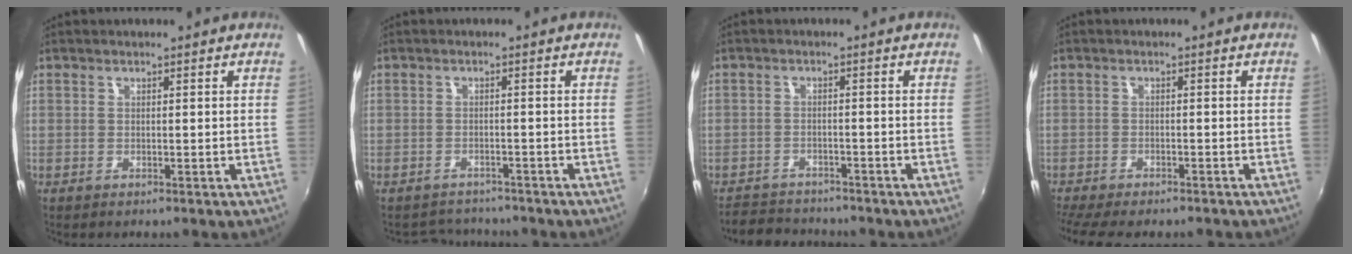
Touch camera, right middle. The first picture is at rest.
{"total": 4.7, "force": [-4.5, 1.4, 0.2], "torque": [-0.016, 0.005, -0.069]}
{"total": 6.4, "force": [-6.0, 2.1, 1.1], "torque": [-0.044, 0.005, -0.096]}
{"total": 7.9, "force": [-6.9, 1.3, 3.6], "torque": [-0.088, -0.032, -0.113]}